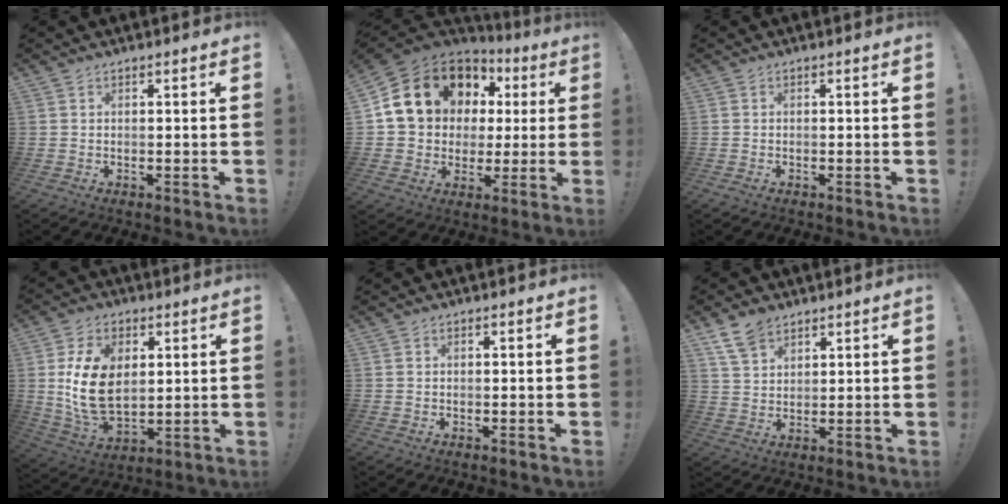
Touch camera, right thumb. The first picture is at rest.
{"total": 18.5, "force": [7.2, 14.4, 9.1], "torque": [-0.146, -0.023, 0.158]}
{"total": 0.7, "force": [-0.5, 0.3, 0.3], "torque": [-0.006, 0.002, -0.009]}
{"total": 18.2, "force": [3.3, 12.3, 13.1], "torque": [-0.232, -0.013, 0.059]}
{"total": 0.0}
{"total": 7.8, "force": [5.5, 4.4, 3.4], "torque": [-0.074, -0.015, 0.109]}